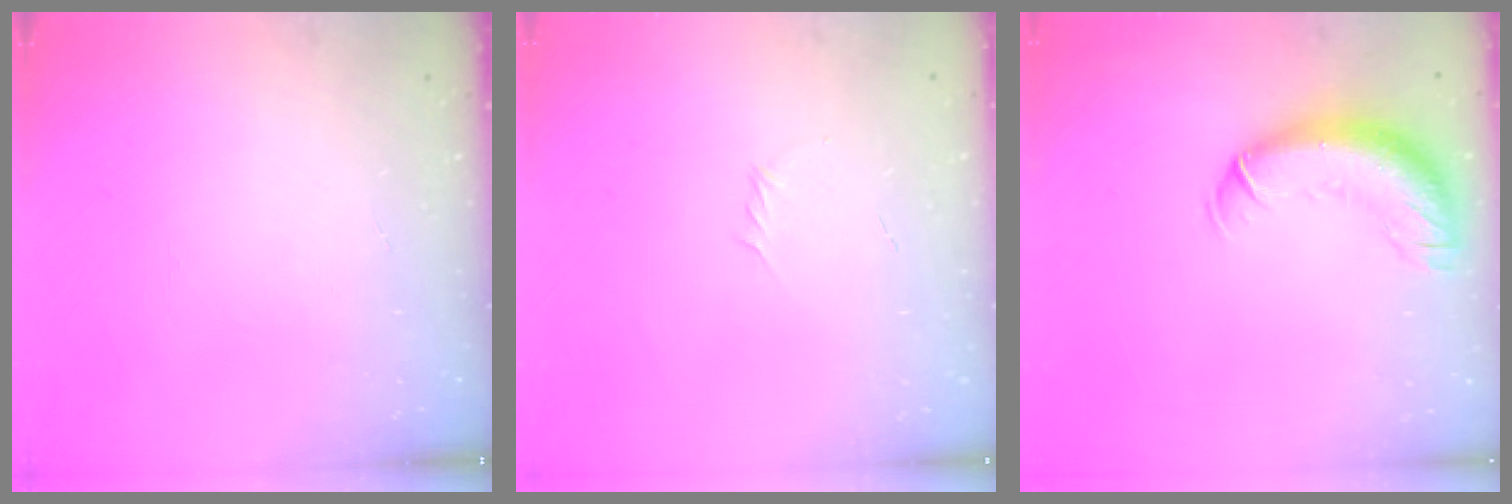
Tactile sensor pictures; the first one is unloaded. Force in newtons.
{"total": 2.9, "press": 2.8, "slide": 0.8}
{"total": 13.1, "press": 12.8, "slide": 2.9}